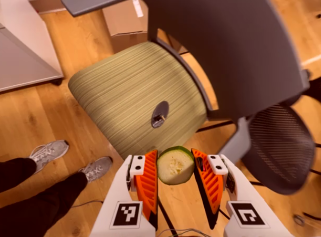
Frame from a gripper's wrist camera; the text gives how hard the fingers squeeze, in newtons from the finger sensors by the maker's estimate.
{"total": 9.3, "left": 9.8, "right": 8.8}